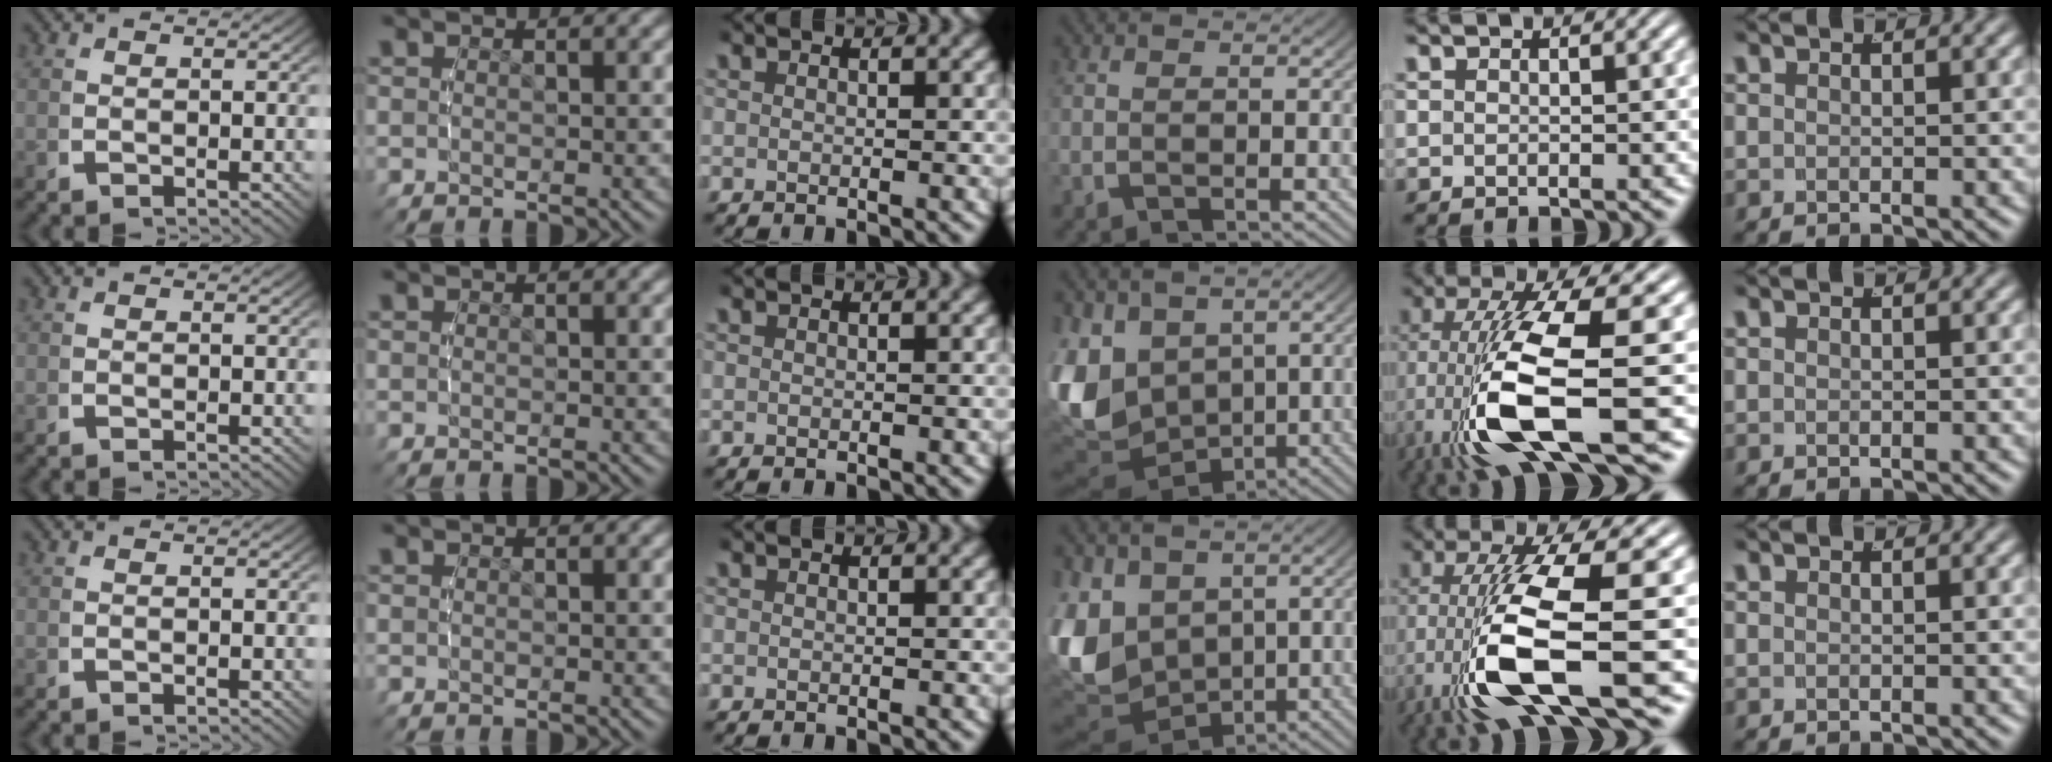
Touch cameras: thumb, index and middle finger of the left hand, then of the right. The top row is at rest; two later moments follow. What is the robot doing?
{"motion": "lift_and_place", "object": "pen"}